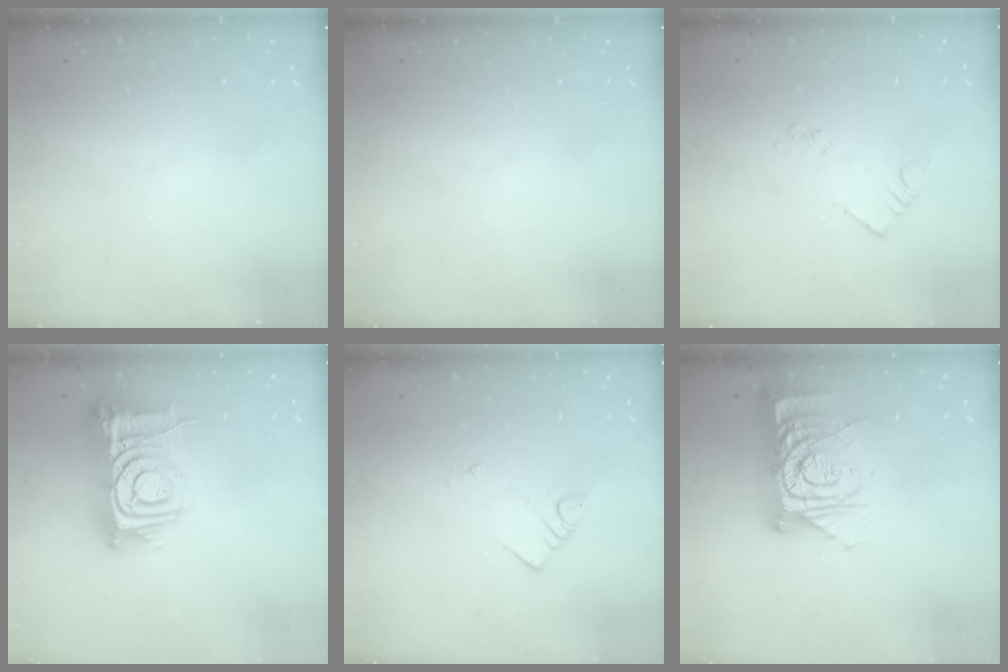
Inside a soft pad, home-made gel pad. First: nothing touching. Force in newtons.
{"total": 0.0}
{"total": 2.0, "press": 2.0, "slide": 0.3}
{"total": 14.6, "press": 14.5, "slide": 1.5}
{"total": 2.6, "press": 2.6, "slide": 0.2}
{"total": 17.1, "press": 17.0, "slide": 1.5}